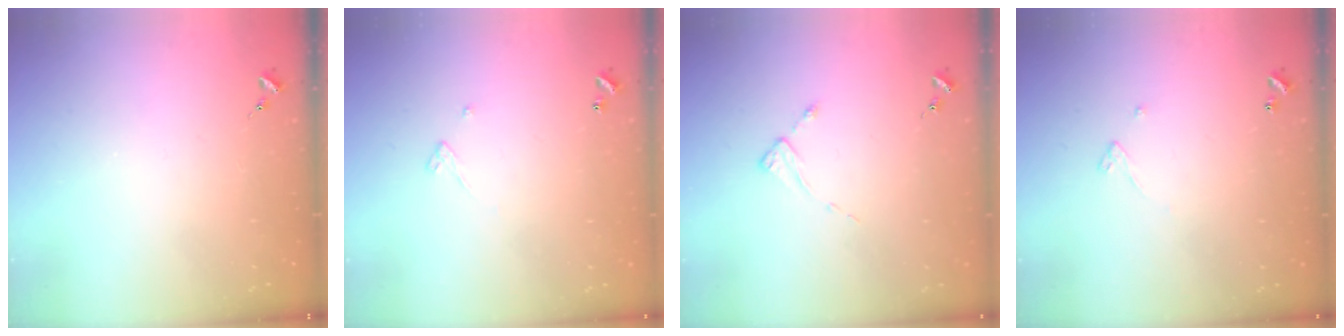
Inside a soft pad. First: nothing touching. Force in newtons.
{"total": 2.4, "press": 2.4, "slide": 0.2}
{"total": 1.9, "press": 1.8, "slide": 0.3}
{"total": 2.4, "press": 2.4, "slide": 0.2}